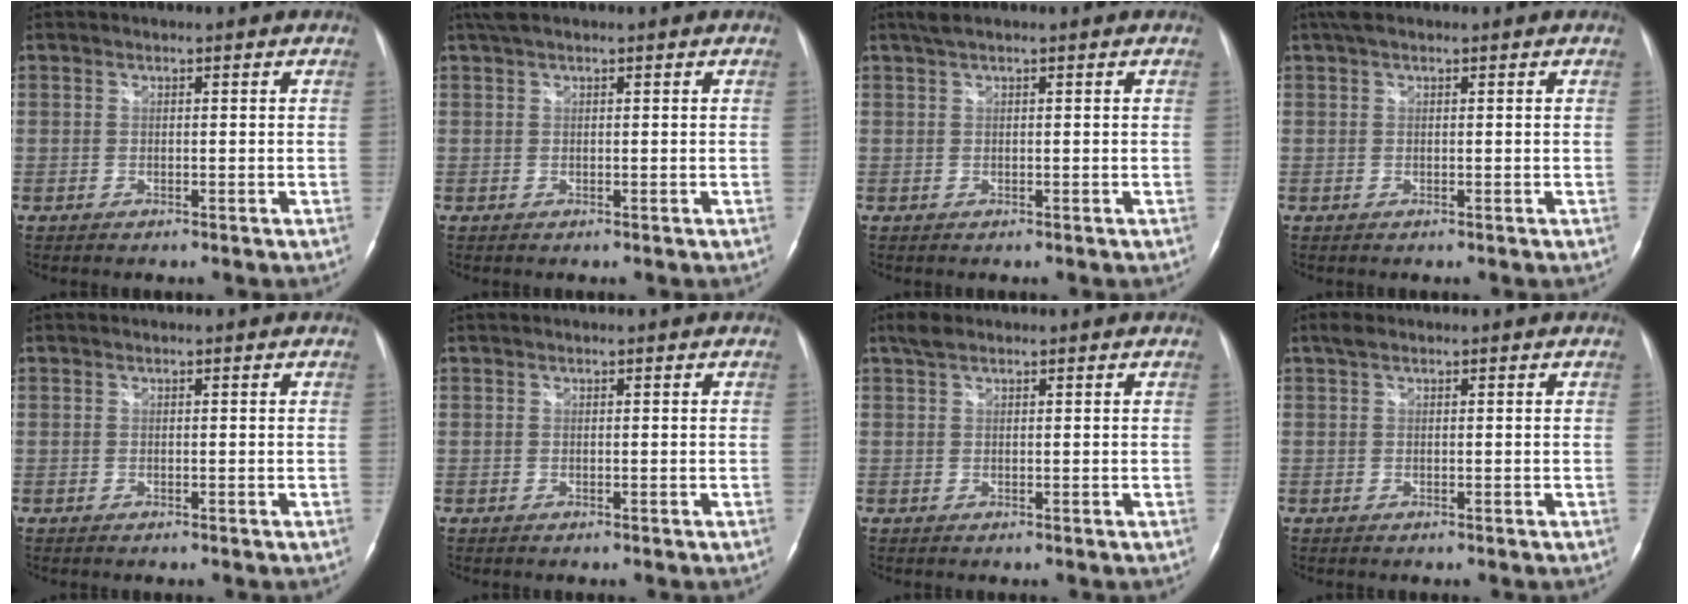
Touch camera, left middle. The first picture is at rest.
{"total": 2.4, "force": [1.8, 0.4, 1.5], "torque": [-0.034, 0.024, 0.037]}
{"total": 1.6, "force": [1.1, 0.0, 1.1], "torque": [-0.031, 0.018, 0.024]}
{"total": 2.5, "force": [1.8, 0.8, 1.6], "torque": [-0.037, 0.027, 0.034]}
{"total": 0.0}
{"total": 0.0}
{"total": 1.9, "force": [1.5, 0.7, 1.0], "torque": [-0.025, 0.013, 0.029]}
{"total": 1.3, "force": [0.9, 0.5, 0.7], "torque": [-0.019, 0.017, 0.017]}